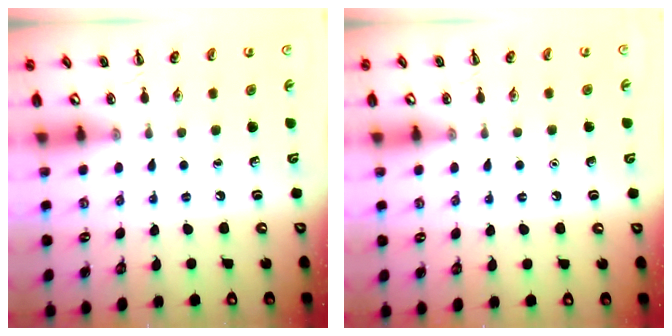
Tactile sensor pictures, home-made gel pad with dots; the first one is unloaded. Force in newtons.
{"total": 1.5, "press": 1.5, "slide": 0.1}